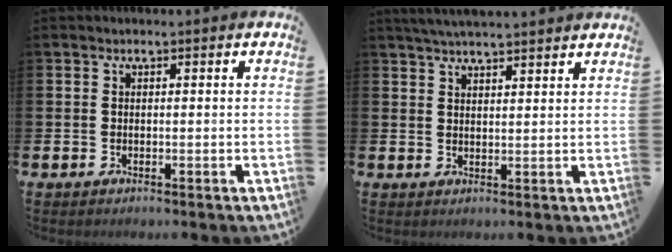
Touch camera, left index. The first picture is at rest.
{"total": 3.8, "force": [3.8, 0.0, 0.7], "torque": [-0.021, -0.011, 0.069]}